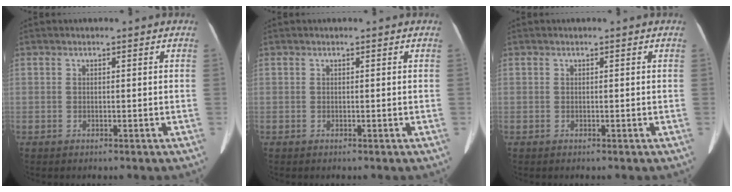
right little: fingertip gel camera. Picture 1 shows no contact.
{"total": 0.0}
{"total": 0.0}